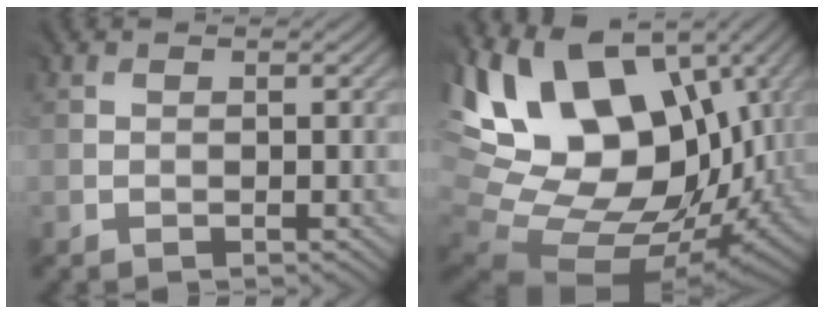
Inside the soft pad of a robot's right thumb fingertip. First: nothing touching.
{"total": 19.4, "force": [6.4, 11.9, 13.9], "torque": [-0.269, 0.005, 0.139]}